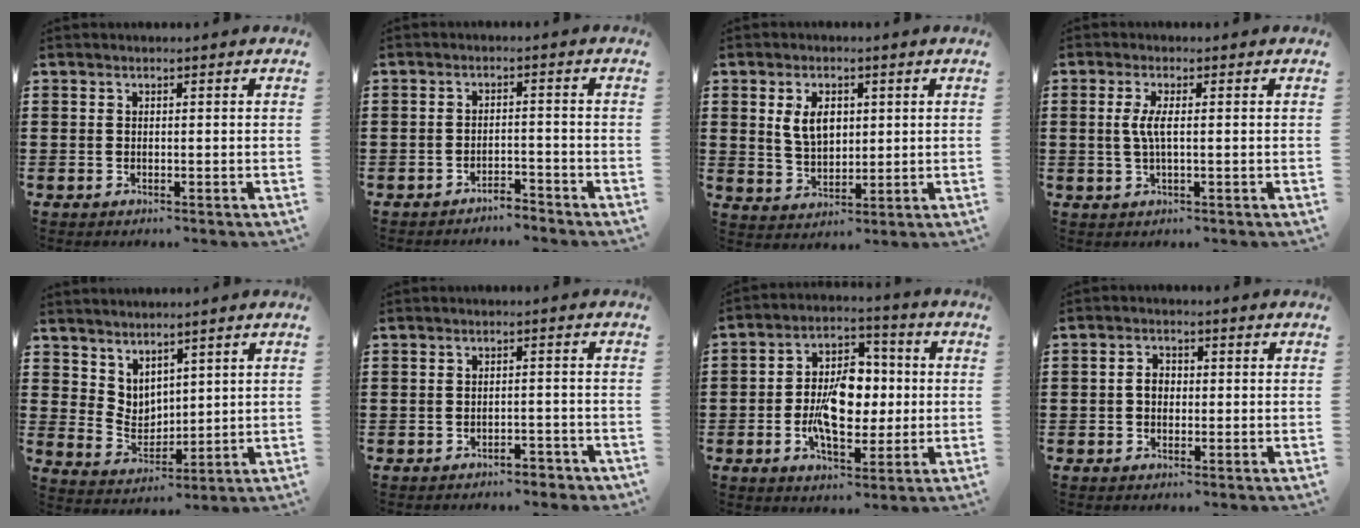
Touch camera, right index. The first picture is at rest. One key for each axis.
{"total": 2.7, "fx": -2.7, "fy": 0.1, "fz": 0.2, "tx": -0.010, "ty": 0.000, "tz": -0.057}
{"total": 5.5, "fx": 1.4, "fy": 3.5, "fz": 4.0, "tx": -0.080, "ty": 0.011, "tz": 0.021}
{"total": 3.2, "fx": 0.1, "fy": 0.5, "fz": 3.2, "tx": -0.074, "ty": -0.007, "tz": -0.006}
{"total": 4.2, "fx": 3.6, "fy": 2.1, "fz": -0.1, "tx": -0.017, "ty": -0.011, "tz": 0.071}
{"total": 2.2, "fx": -2.1, "fy": 0.5, "fz": 0.5, "tx": -0.015, "ty": 0.001, "tz": -0.044}
{"total": 9.6, "fx": -0.9, "fy": 5.7, "fz": 7.7, "tx": -0.152, "ty": 0.004, "tz": -0.025}
{"total": 2.4, "fx": -0.2, "fy": 1.7, "fz": 1.7, "tx": -0.033, "ty": 0.006, "tz": -0.005}